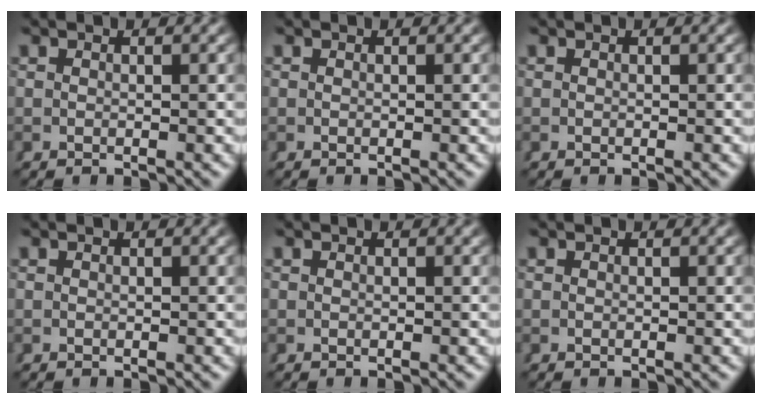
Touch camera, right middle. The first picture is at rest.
{"total": 0.0}
{"total": 0.0}
{"total": 0.0}
{"total": 0.0}
{"total": 0.0}